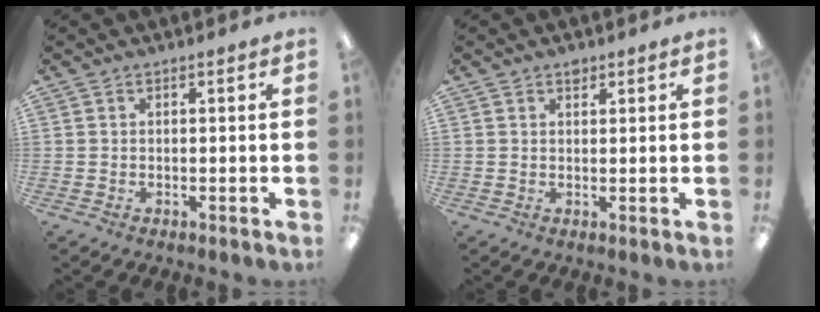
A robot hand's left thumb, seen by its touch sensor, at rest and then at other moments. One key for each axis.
{"total": 1.6, "fx": 1.3, "fy": 0.8, "fz": 0.5, "tx": -0.005, "ty": -0.004, "tz": 0.023}